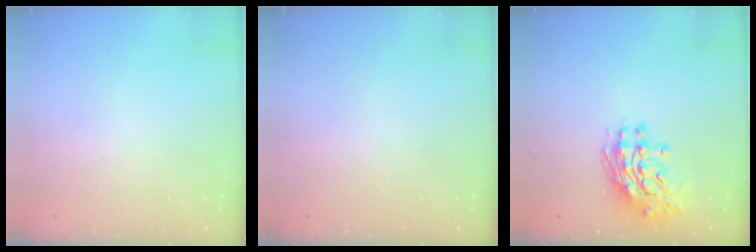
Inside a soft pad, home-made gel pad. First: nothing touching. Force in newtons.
{"total": 0.0}
{"total": 11.5, "press": 11.4, "slide": 1.2}